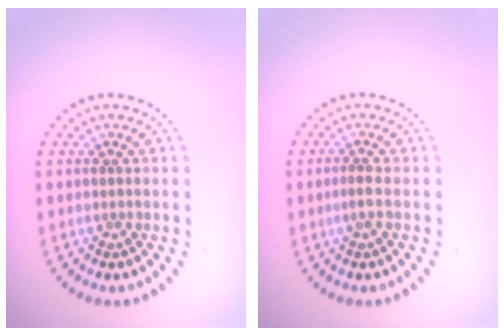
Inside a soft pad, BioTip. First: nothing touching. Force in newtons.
{"total": 1.0, "press": 0.8, "slide": 0.5}